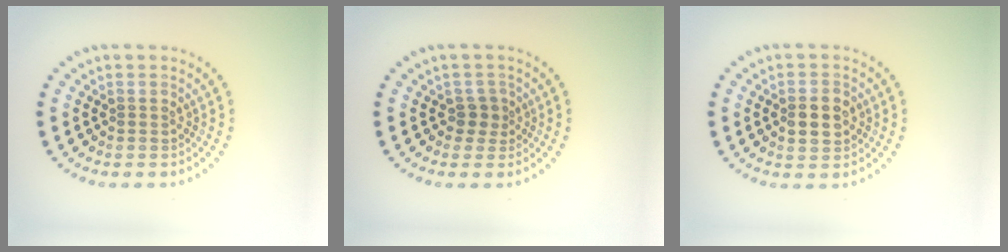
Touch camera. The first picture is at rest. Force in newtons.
{"total": 1.5, "press": 1.2, "slide": 0.9}
{"total": 2.7, "press": 2.7, "slide": 0.1}